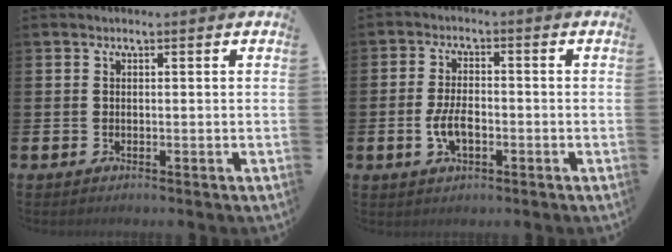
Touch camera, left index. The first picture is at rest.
{"total": 4.2, "force": [-1.0, 2.2, 3.5], "torque": [-0.062, 0.000, -0.020]}